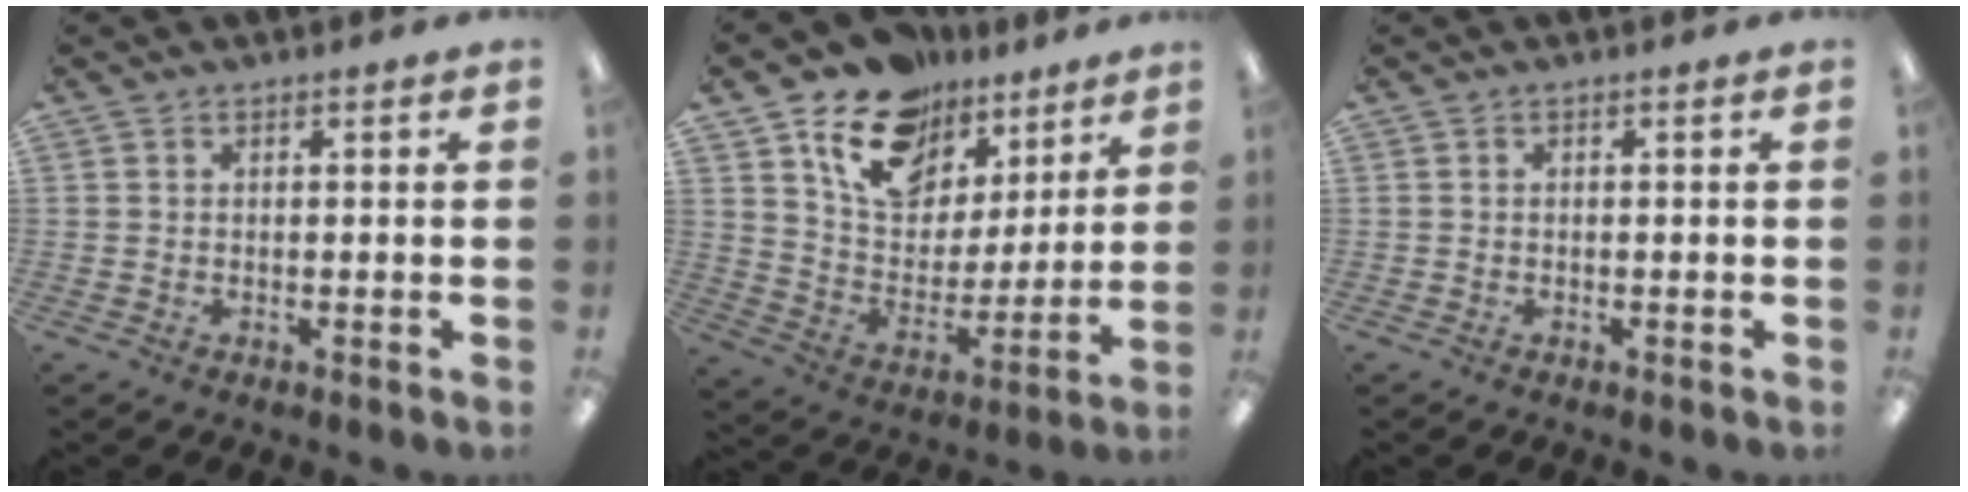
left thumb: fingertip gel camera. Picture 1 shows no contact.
{"total": 15.7, "force": [10.5, 10.1, 5.8], "torque": [-0.106, -0.060, 0.195]}
{"total": 0.0}